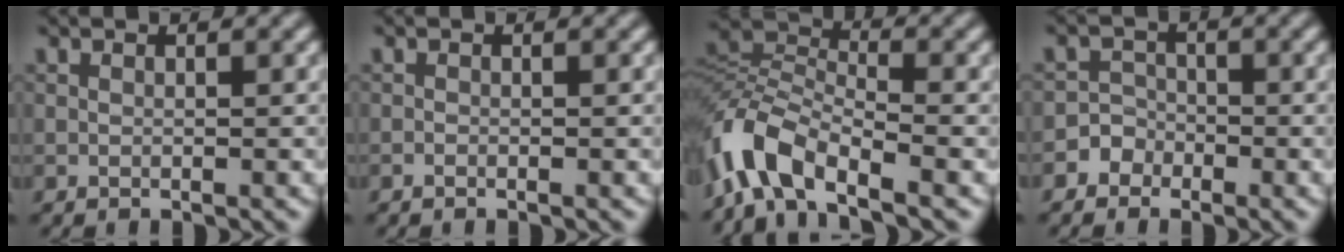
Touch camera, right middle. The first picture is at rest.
{"total": 0.0}
{"total": 7.5, "force": [-4.6, 3.3, 4.9], "torque": [-0.095, 0.006, -0.104]}
{"total": 2.5, "force": [-1.5, 2.1, 0.0], "torque": [0.036, 0.007, -0.037]}